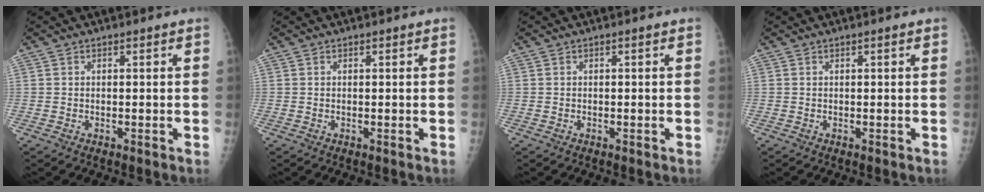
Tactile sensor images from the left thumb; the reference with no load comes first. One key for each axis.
{"total": 0.0}
{"total": 0.0}
{"total": 0.0}